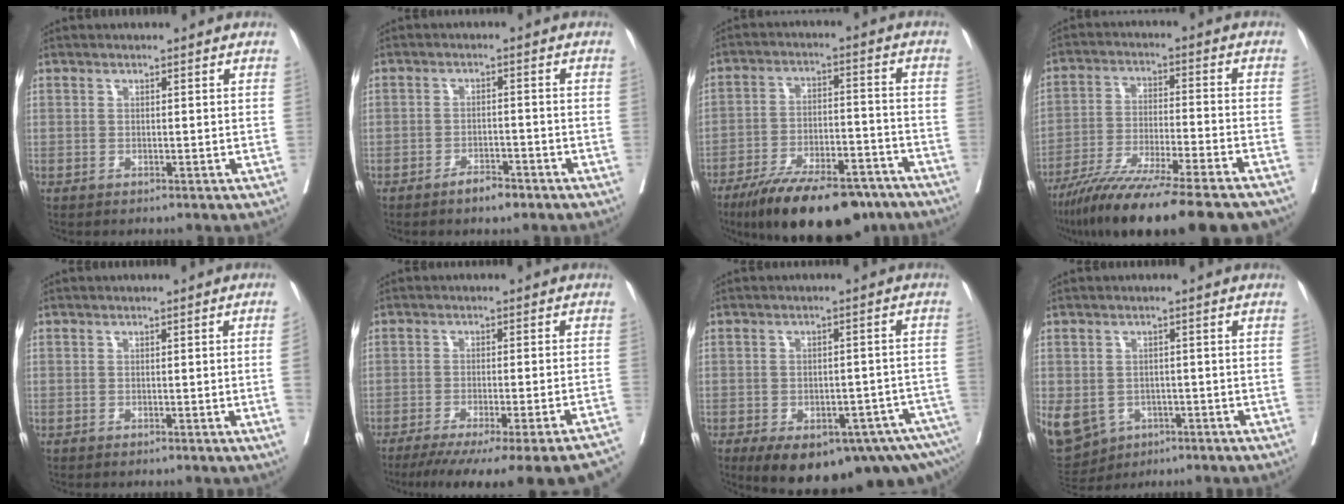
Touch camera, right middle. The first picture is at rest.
{"total": 3.0, "force": [-2.3, 1.1, 1.7], "torque": [-0.025, 0.004, -0.035]}
{"total": 18.7, "force": [-14.5, 5.7, 10.3], "torque": [-0.143, 0.004, -0.227]}
{"total": 21.7, "force": [-17.8, 1.5, 12.3], "torque": [-0.167, -0.038, -0.278]}
{"total": 2.4, "force": [-0.5, -0.3, 2.3], "torque": [-0.031, 0.004, -0.004]}
{"total": 23.7, "force": [-20.6, 0.6, 11.8], "torque": [-0.109, -0.045, -0.265]}
{"total": 19.7, "force": [-13.3, 7.3, 12.6], "torque": [-0.155, 0.000, -0.164]}
{"total": 23.3, "force": [-8.9, 19.3, 9.7], "torque": [-0.346, -0.013, -0.118]}